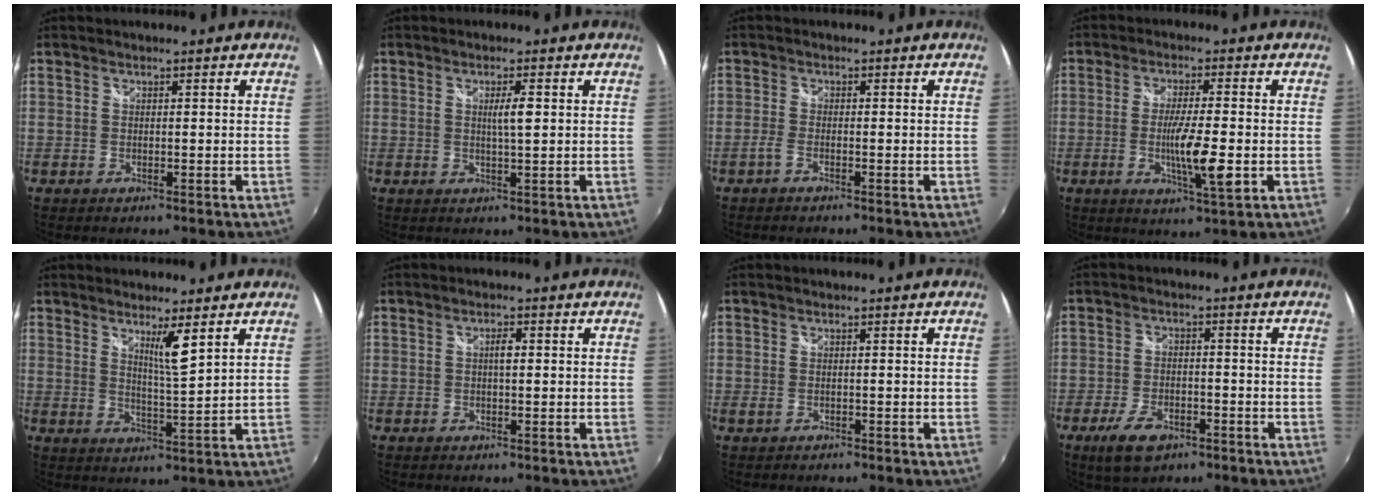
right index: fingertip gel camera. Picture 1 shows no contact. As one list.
[{"total": 3.0, "force": [0.5, 0.1, 2.9], "torque": [-0.049, -0.001, 0.008]}, {"total": 1.4, "force": [-1.1, 0.2, 0.9], "torque": [-0.028, 0.000, -0.027]}, {"total": 8.1, "force": [-1.9, 0.6, 7.9], "torque": [-0.139, -0.016, -0.033]}, {"total": 4.8, "force": [2.9, -0.2, 3.8], "torque": [-0.061, -0.010, 0.045]}, {"total": 1.6, "force": [0.2, 0.5, 1.5], "torque": [-0.027, 0.004, 0.001]}, {"total": 0.9, "force": [-0.5, 0.6, 0.5], "torque": [-0.012, -0.003, -0.008]}, {"total": 7.8, "force": [-4.9, 3.9, 4.6], "torque": [-0.113, -0.008, -0.082]}]